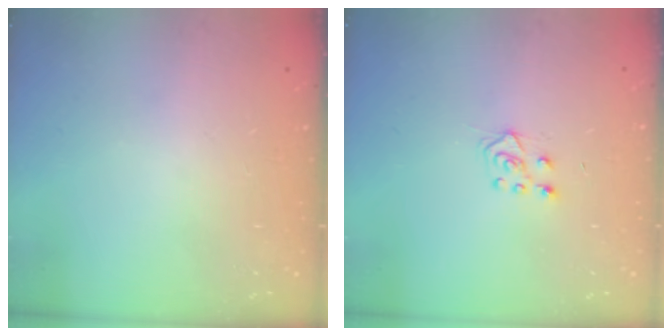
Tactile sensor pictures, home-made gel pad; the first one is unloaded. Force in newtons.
{"total": 6.1, "press": 6.1, "slide": 0.5}